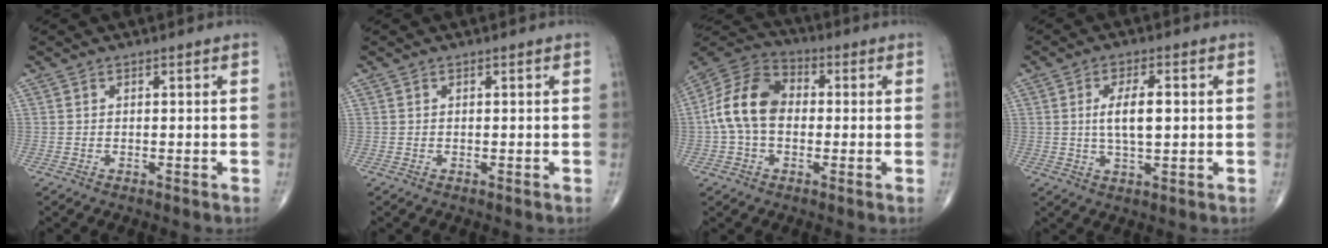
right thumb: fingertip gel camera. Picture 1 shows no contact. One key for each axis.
{"total": 0.0}
{"total": 12.9, "fx": -0.3, "fy": 8.9, "fz": 9.4, "tx": -0.175, "ty": 0.037, "tz": -0.016}
{"total": 6.9, "fx": 0.7, "fy": 2.7, "fz": 6.3, "tx": -0.113, "ty": -0.002, "tz": 0.011}